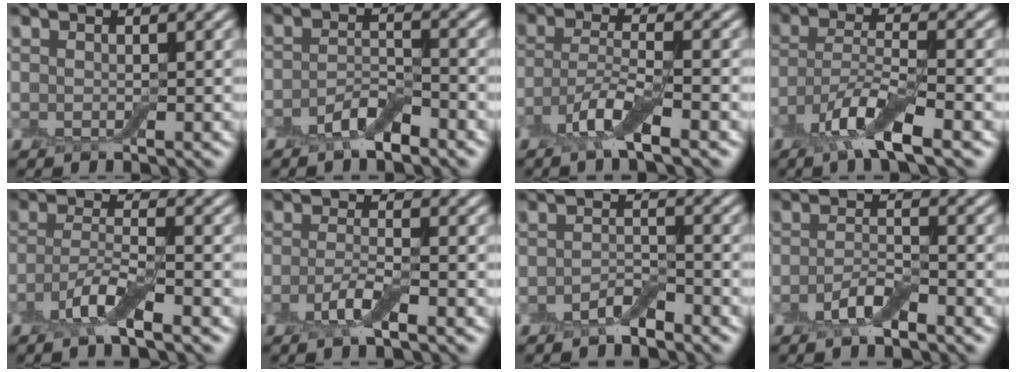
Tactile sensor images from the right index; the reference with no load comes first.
{"total": 3.0, "force": [-2.0, 1.1, 2.0], "torque": [-0.037, 0.007, -0.043]}
{"total": 4.0, "force": [-2.4, 0.7, 3.2], "torque": [-0.065, 0.000, -0.057]}
{"total": 5.5, "force": [-3.2, 1.3, 4.3], "torque": [-0.086, -0.003, -0.071]}
{"total": 3.7, "force": [-2.2, 0.7, 2.9], "torque": [-0.061, 0.001, -0.054]}
{"total": 2.7, "force": [-1.4, 0.6, 2.2], "torque": [-0.047, 0.001, -0.035]}
{"total": 2.0, "force": [-1.5, 0.7, 1.1], "torque": [-0.020, 0.006, -0.031]}
{"total": 2.7, "force": [-1.7, 0.8, 1.9], "torque": [-0.040, 0.004, -0.038]}